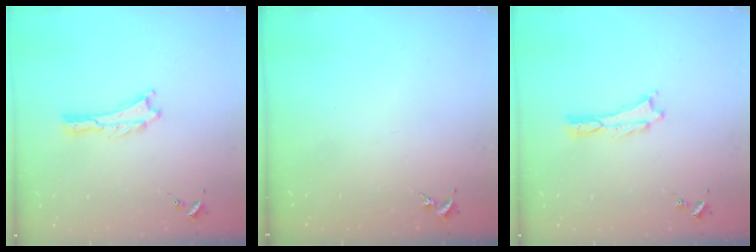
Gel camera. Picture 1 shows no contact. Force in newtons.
{"total": 0.0}
{"total": 0.0}